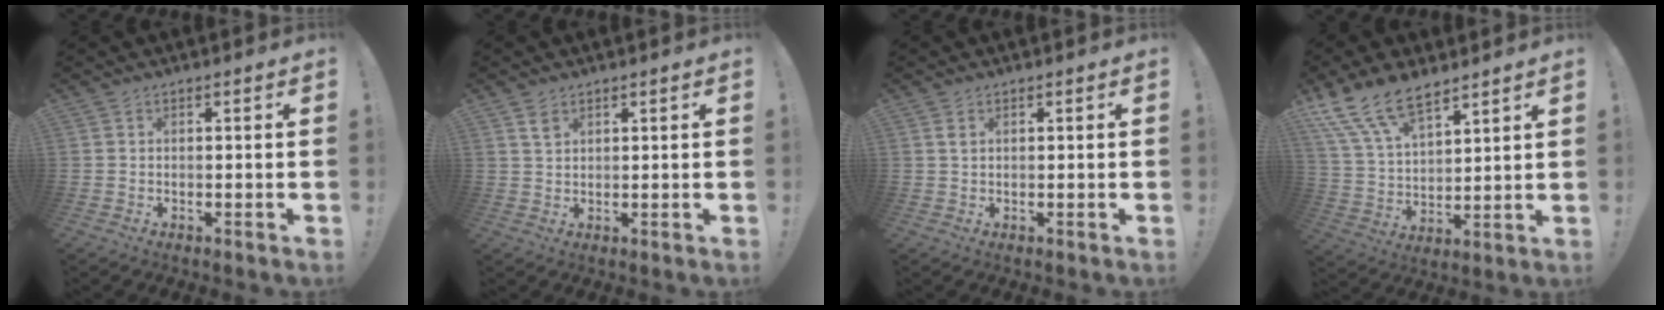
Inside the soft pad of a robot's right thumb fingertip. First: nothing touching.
{"total": 2.7, "force": [1.8, 1.6, 1.2], "torque": [-0.006, -0.012, 0.031]}
{"total": 0.6, "force": [0.3, 0.3, 0.5], "torque": [-0.006, 0.000, 0.005]}
{"total": 15.0, "force": [10.9, 6.9, 7.5], "torque": [-0.148, -0.061, 0.205]}